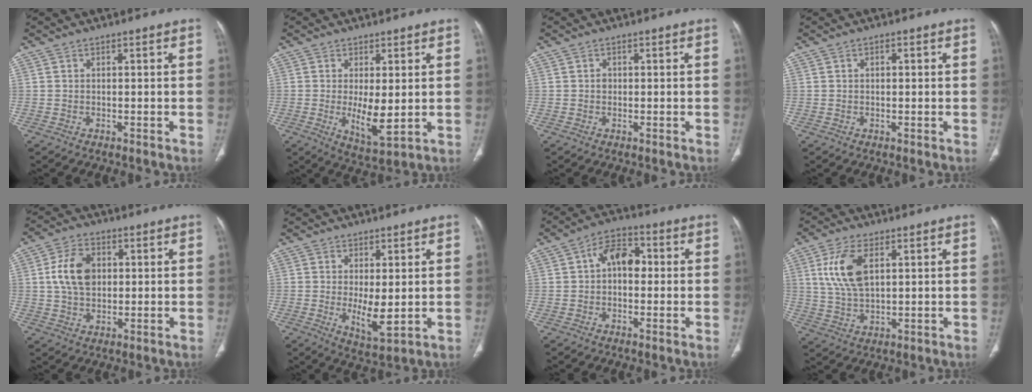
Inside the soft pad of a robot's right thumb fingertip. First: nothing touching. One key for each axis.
{"total": 7.2, "fx": -0.3, "fy": 2.7, "fz": 6.7, "tx": -0.110, "ty": -0.021, "tz": 0.005}
{"total": 0.9, "fx": 0.0, "fy": 0.8, "fz": 0.4, "tx": -0.002, "ty": 0.003, "tz": -0.001}
{"total": 1.1, "fx": 0.2, "fy": 0.5, "fz": 0.9, "tx": -0.012, "ty": 0.004, "tz": 0.003}
{"total": 8.9, "fx": 1.4, "fy": 6.1, "fz": 6.2, "tx": -0.102, "ty": 0.003, "tz": 0.025}
{"total": 6.2, "fx": -0.2, "fy": 2.4, "fz": 5.8, "tx": -0.094, "ty": -0.020, "tz": 0.007}
{"total": 7.2, "fx": 0.5, "fy": 4.8, "fz": 5.4, "tx": -0.066, "ty": 0.026, "tz": -0.003}
{"total": 9.5, "fx": 3.0, "fy": 4.7, "fz": 7.6, "tx": -0.160, "ty": -0.006, "tz": 0.062}